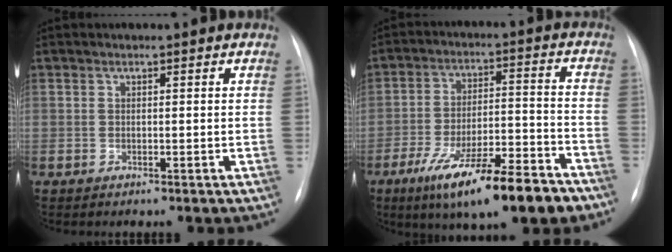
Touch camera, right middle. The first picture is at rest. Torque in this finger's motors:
{"motor_torque": [1.42, -0.72, 0.58, 0.12]}